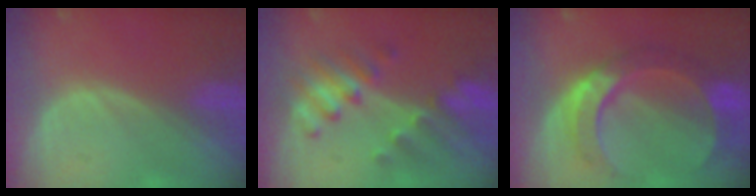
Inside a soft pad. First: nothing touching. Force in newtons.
{"total": 7.5, "press": 7.5, "slide": 0.5}
{"total": 9.5, "press": 9.5, "slide": 0.9}